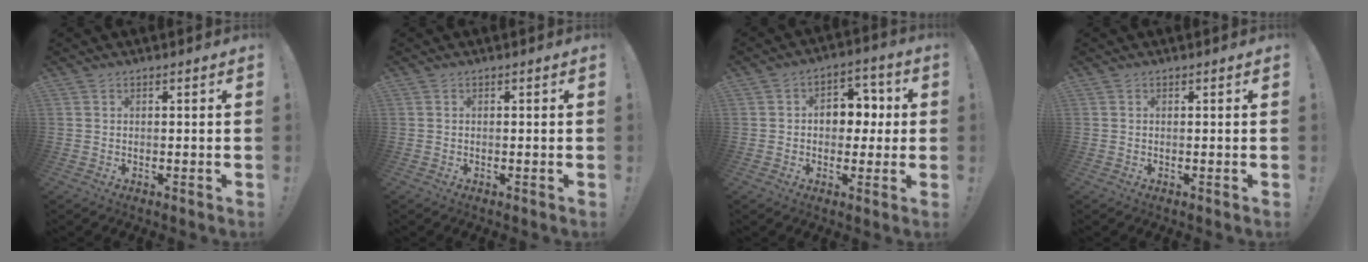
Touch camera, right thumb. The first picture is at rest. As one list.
[{"total": 0.0}, {"total": 8.9, "force": [0.2, 7.0, 5.5], "torque": [-0.067, 0.009, 0.005]}, {"total": 0.0}]